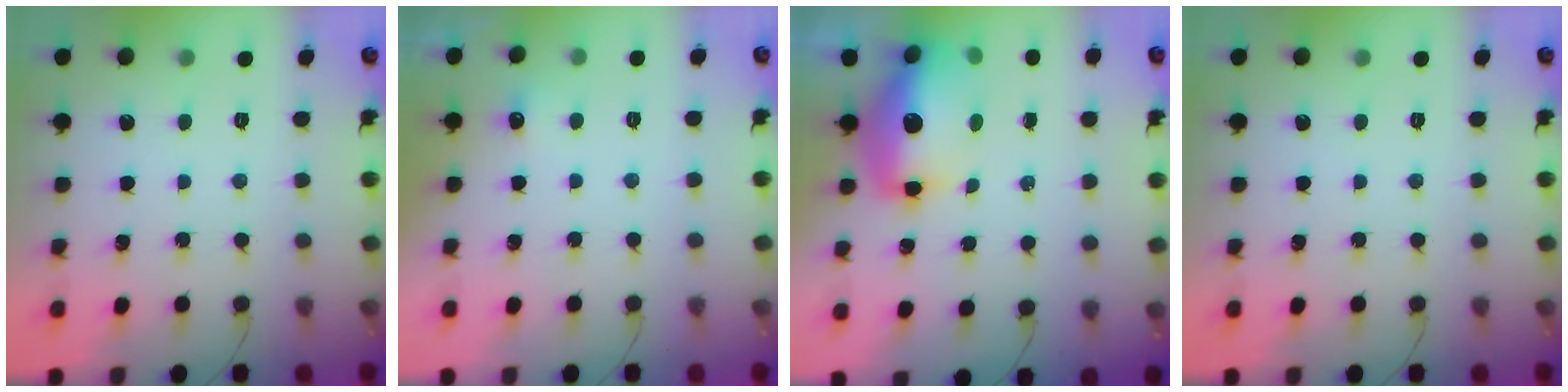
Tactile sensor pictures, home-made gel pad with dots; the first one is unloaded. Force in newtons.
{"total": 3.9, "press": 3.7, "slide": 1.3}
{"total": 14.2, "press": 13.8, "slide": 3.4}
{"total": 0.0}